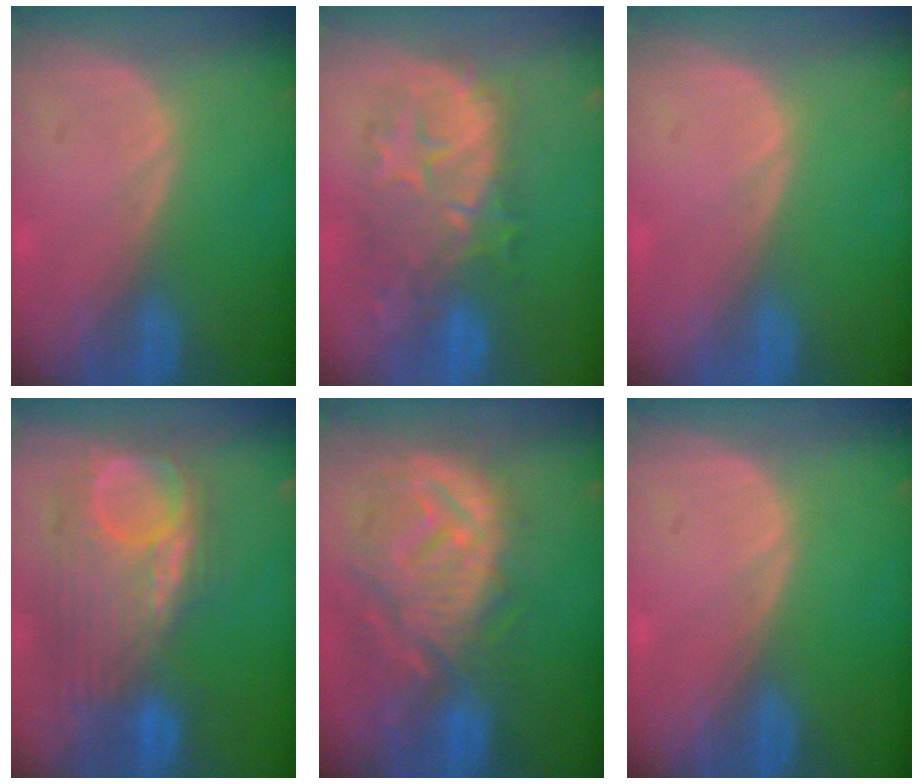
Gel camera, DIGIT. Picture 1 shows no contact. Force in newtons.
{"total": 9.6, "press": 9.4, "slide": 2.2}
{"total": 0.0}
{"total": 11.3, "press": 10.5, "slide": 4.3}
{"total": 12.6, "press": 11.1, "slide": 6.0}
{"total": 0.0}